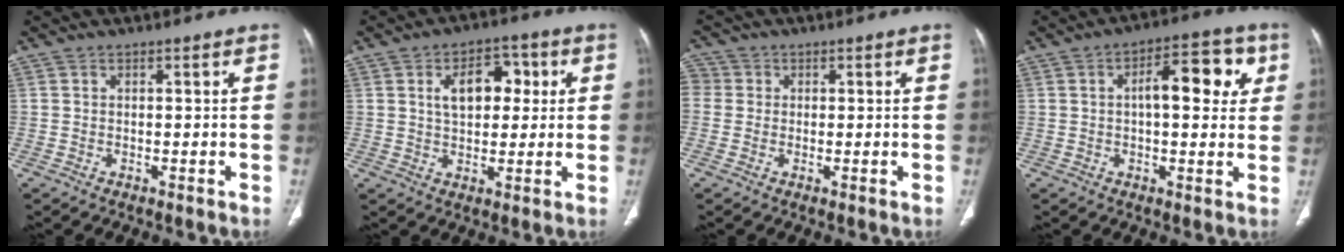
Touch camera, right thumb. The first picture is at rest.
{"total": 9.3, "force": [2.2, 5.9, 6.8], "torque": [-0.071, 0.010, 0.032]}
{"total": 5.3, "force": [0.4, 5.0, 1.8], "torque": [-0.039, 0.017, 0.005]}
{"total": 11.7, "force": [2.6, 5.4, 10.1], "torque": [-0.110, 0.017, 0.031]}